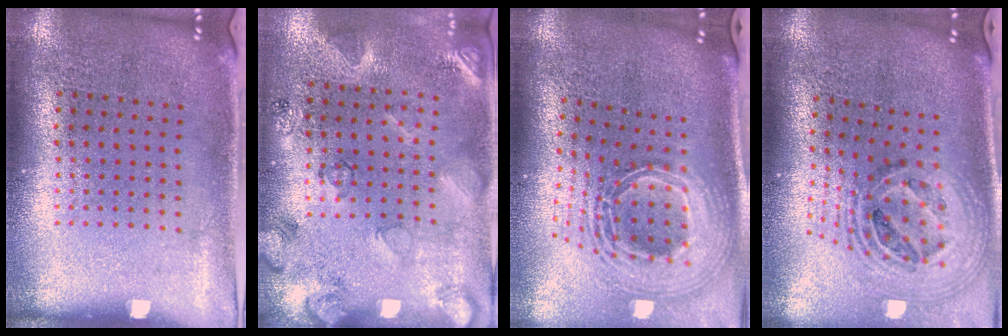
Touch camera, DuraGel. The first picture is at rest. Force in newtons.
{"total": 2.1, "press": 1.8, "slide": 1.0}
{"total": 2.9, "press": 2.0, "slide": 2.1}
{"total": 2.0, "press": 1.6, "slide": 1.3}